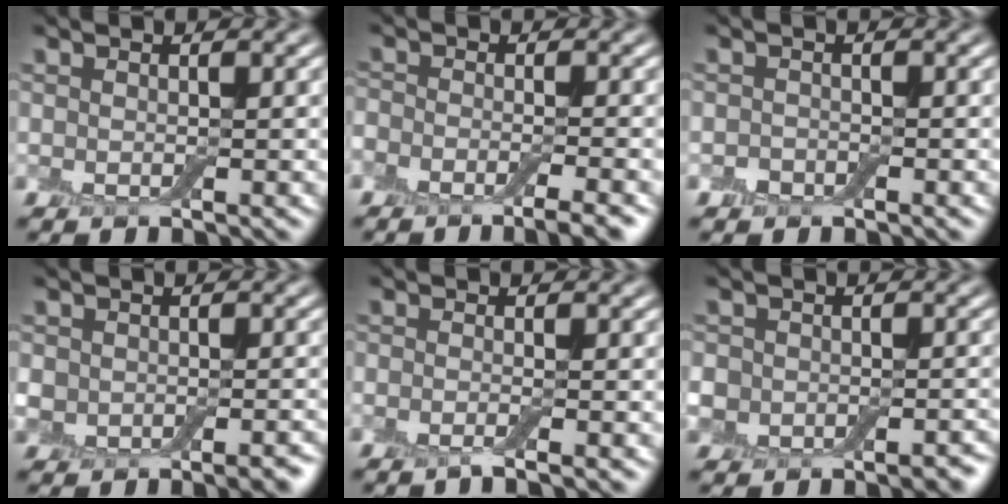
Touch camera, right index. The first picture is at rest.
{"total": 4.9, "force": [-3.5, 1.4, 3.0], "torque": [-0.042, -0.008, -0.054]}
{"total": 0.9, "force": [-0.6, 0.7, 0.2], "torque": [-0.002, 0.001, -0.013]}
{"total": 5.0, "force": [-2.0, 3.8, 2.7], "torque": [-0.033, -0.006, -0.029]}
{"total": 1.4, "force": [-0.9, 0.1, 1.0], "torque": [-0.013, -0.004, -0.022]}
{"total": 7.0, "force": [-3.2, 5.8, 2.5], "torque": [-0.023, -0.019, -0.062]}